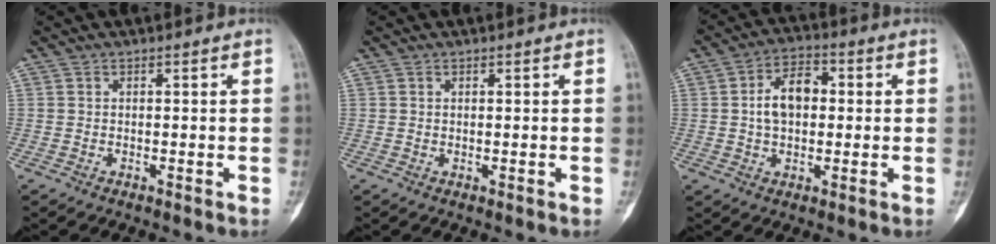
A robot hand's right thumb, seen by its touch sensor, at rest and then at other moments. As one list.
[{"total": 0.0}, {"total": 8.4, "force": [0.6, 5.5, 6.3], "torque": [-0.090, 0.023, 0.005]}]